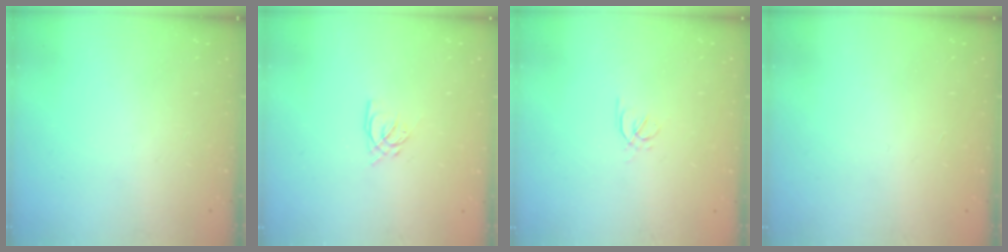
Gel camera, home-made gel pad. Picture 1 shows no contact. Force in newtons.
{"total": 4.2, "press": 4.1, "slide": 0.4}
{"total": 1.6, "press": 1.5, "slide": 0.5}
{"total": 0.8, "press": 0.8, "slide": 0.2}